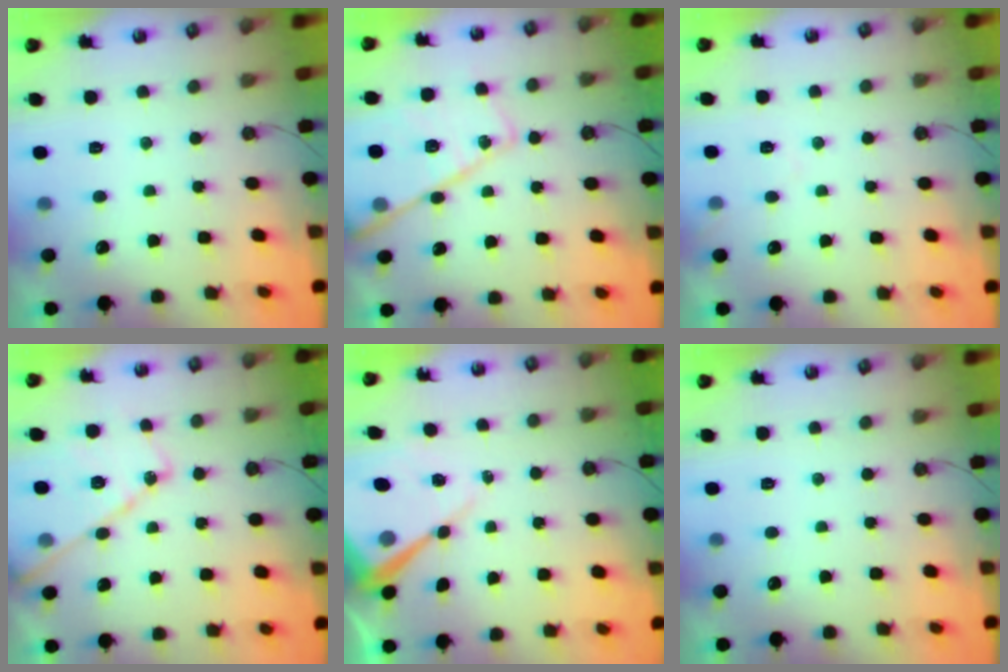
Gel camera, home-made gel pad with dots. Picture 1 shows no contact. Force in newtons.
{"total": 19.4, "press": 19.3, "slide": 1.6}
{"total": 4.2, "press": 4.1, "slide": 0.7}
{"total": 15.4, "press": 15.3, "slide": 1.3}
{"total": 10.3, "press": 10.2, "slide": 1.1}
{"total": 0.0}